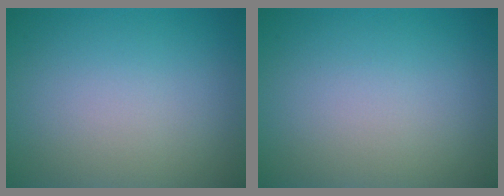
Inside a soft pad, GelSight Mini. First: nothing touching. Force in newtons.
{"total": 0.0}